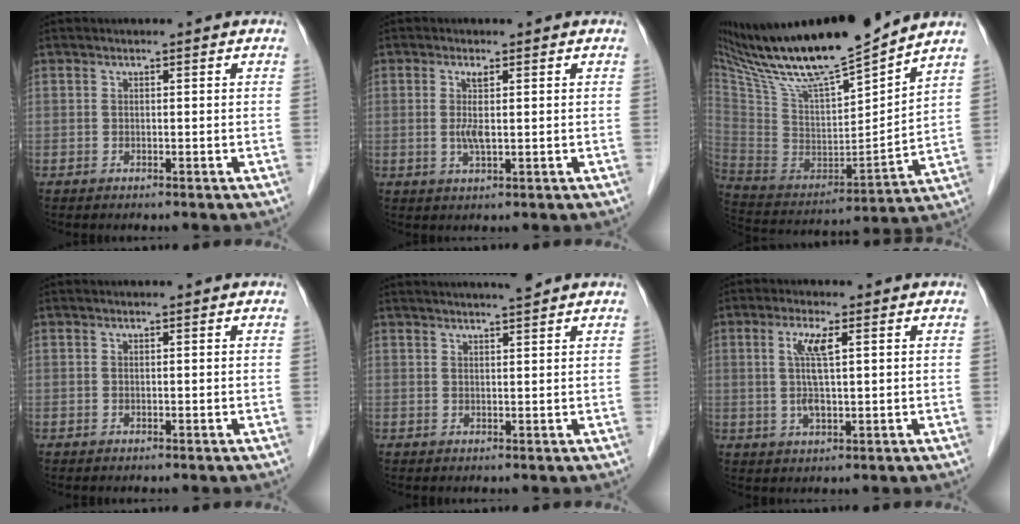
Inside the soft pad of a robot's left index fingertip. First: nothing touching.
{"total": 3.0, "force": [0.2, 0.3, 3.0], "torque": [-0.063, -0.002, 0.007]}
{"total": 22.8, "force": [19.0, 1.6, 12.5], "torque": [-0.224, -0.004, 0.341]}
{"total": 0.0}
{"total": 4.2, "force": [3.7, -0.4, 1.9], "torque": [-0.026, 0.013, 0.050]}
{"total": 5.1, "force": [1.2, 0.7, 4.9], "torque": [-0.104, 0.003, 0.025]}